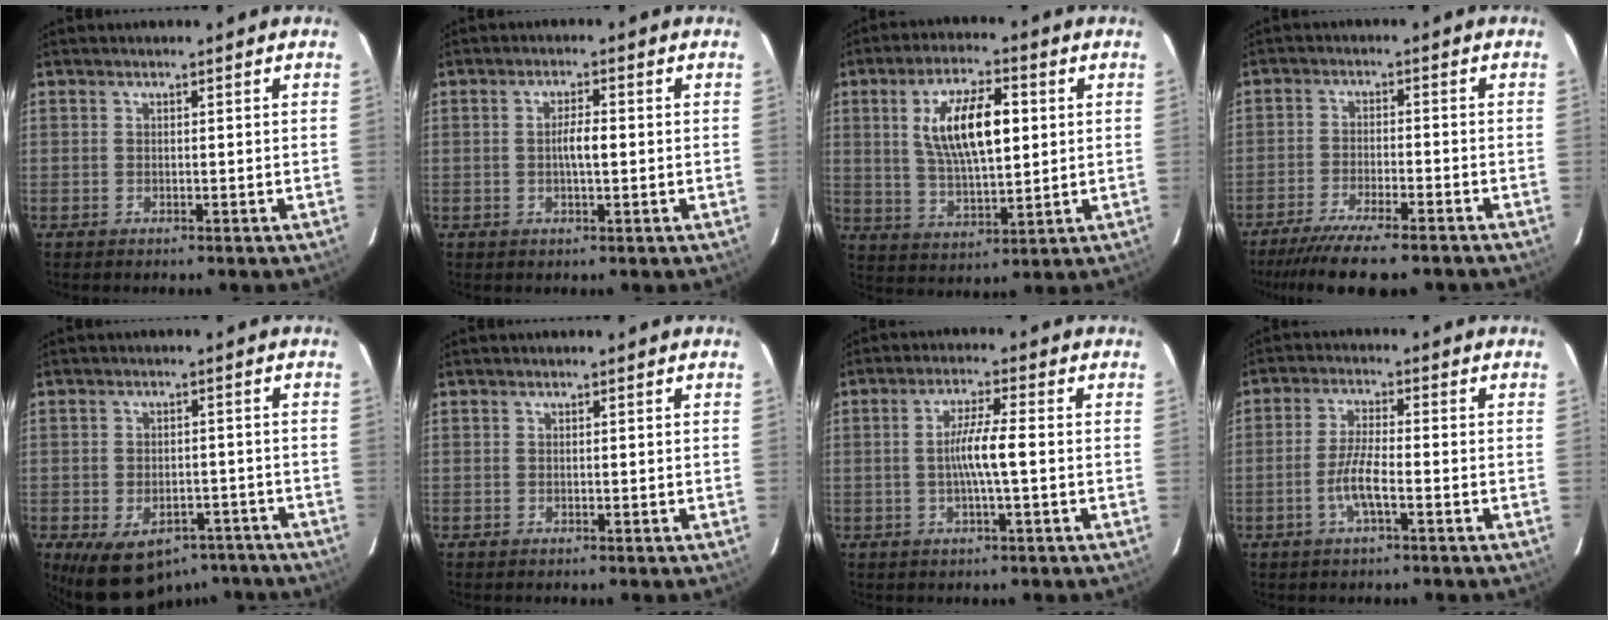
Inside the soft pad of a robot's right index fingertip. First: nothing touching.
{"total": 3.1, "force": [-0.1, 0.7, 3.0], "torque": [-0.054, 0.004, -0.002]}
{"total": 13.2, "force": [3.0, 5.0, 11.8], "torque": [-0.217, 0.008, 0.059]}
{"total": 12.8, "force": [-10.6, 2.1, 6.8], "torque": [-0.147, -0.031, -0.172]}
{"total": 14.1, "force": [-9.1, 8.3, 6.8], "torque": [-0.135, 0.005, -0.110]}
{"total": 0.0}
{"total": 5.7, "force": [-0.7, -0.2, 5.6], "torque": [-0.105, 0.000, -0.013]}
{"total": 5.3, "force": [-2.2, 0.8, 4.8], "torque": [-0.100, -0.001, -0.044]}